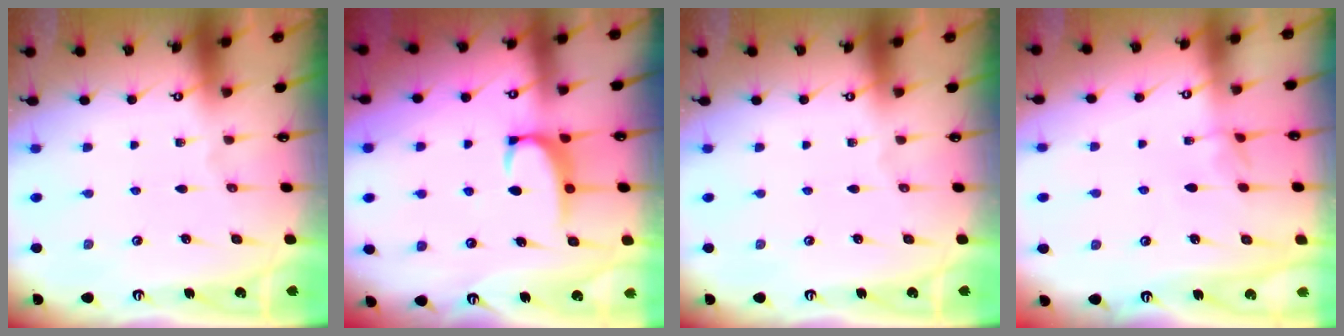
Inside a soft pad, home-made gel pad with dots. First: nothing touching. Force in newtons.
{"total": 2.2, "press": 2.1, "slide": 0.6}
{"total": 0.0}
{"total": 1.1, "press": 0.9, "slide": 0.5}